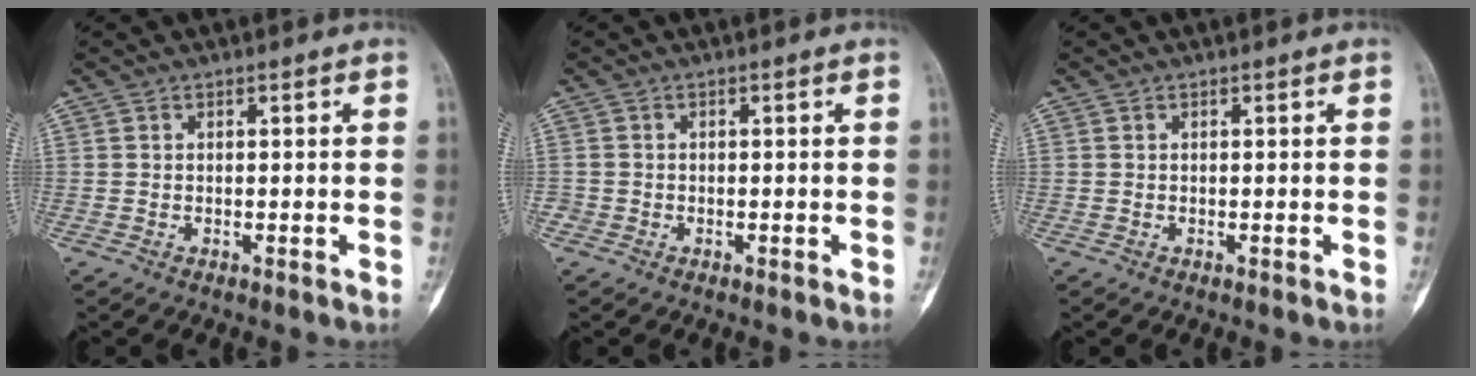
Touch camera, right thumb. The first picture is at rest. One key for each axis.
{"total": 0.8, "fx": -0.4, "fy": 0.7, "fz": 0.0, "tx": 0.004, "ty": 0.005, "tz": -0.010}
{"total": 0.0}